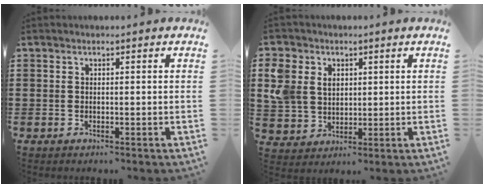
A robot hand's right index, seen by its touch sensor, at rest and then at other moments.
{"total": 6.8, "force": [2.1, 5.8, 3.0], "torque": [-0.099, 0.015, 0.037]}